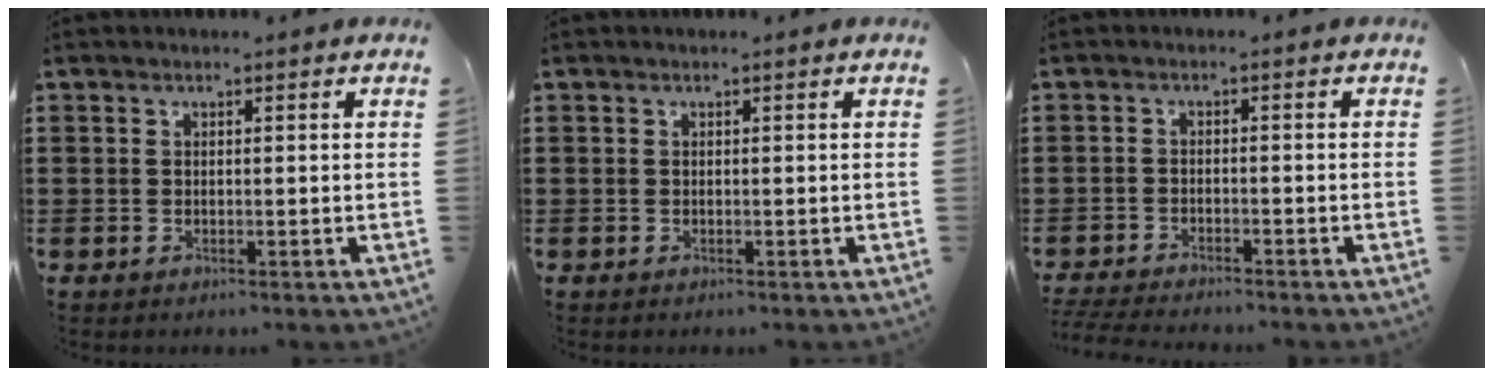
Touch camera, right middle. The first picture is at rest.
{"total": 0.0}
{"total": 3.0, "force": [-3.0, 0.0, 0.2], "torque": [-0.014, -0.005, -0.065]}